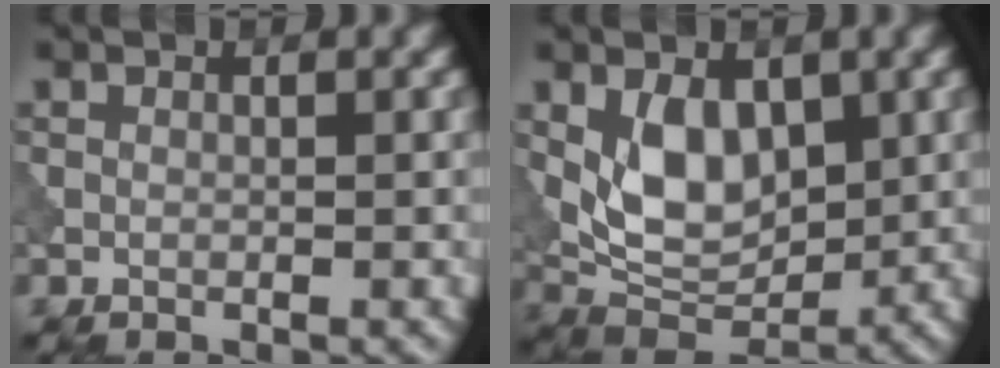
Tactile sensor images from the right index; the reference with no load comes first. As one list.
[{"total": 5.8, "force": [1.1, 3.6, 4.4], "torque": [-0.075, -0.010, 0.024]}]